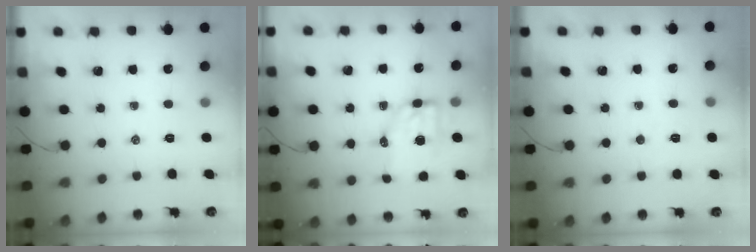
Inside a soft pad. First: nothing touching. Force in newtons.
{"total": 7.0, "press": 6.9, "slide": 1.0}
{"total": 2.3, "press": 2.2, "slide": 0.7}